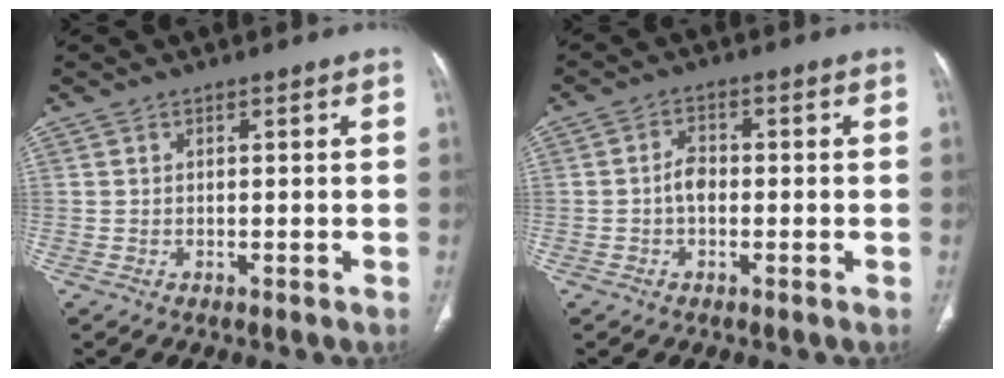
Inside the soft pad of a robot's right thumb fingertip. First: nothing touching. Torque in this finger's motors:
{"motor_torque": [0.72, 0.77, 0.66, 0.11, 0.00]}